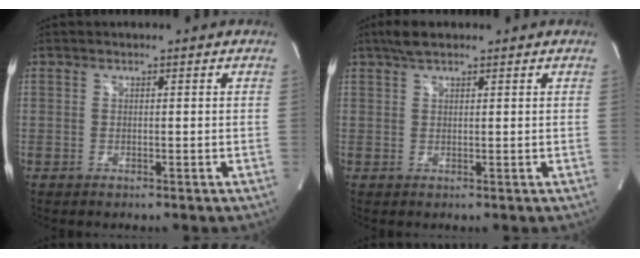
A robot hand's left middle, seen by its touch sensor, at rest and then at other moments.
{"total": 3.1, "force": [2.3, 0.9, 1.8], "torque": [-0.040, 0.012, 0.044]}